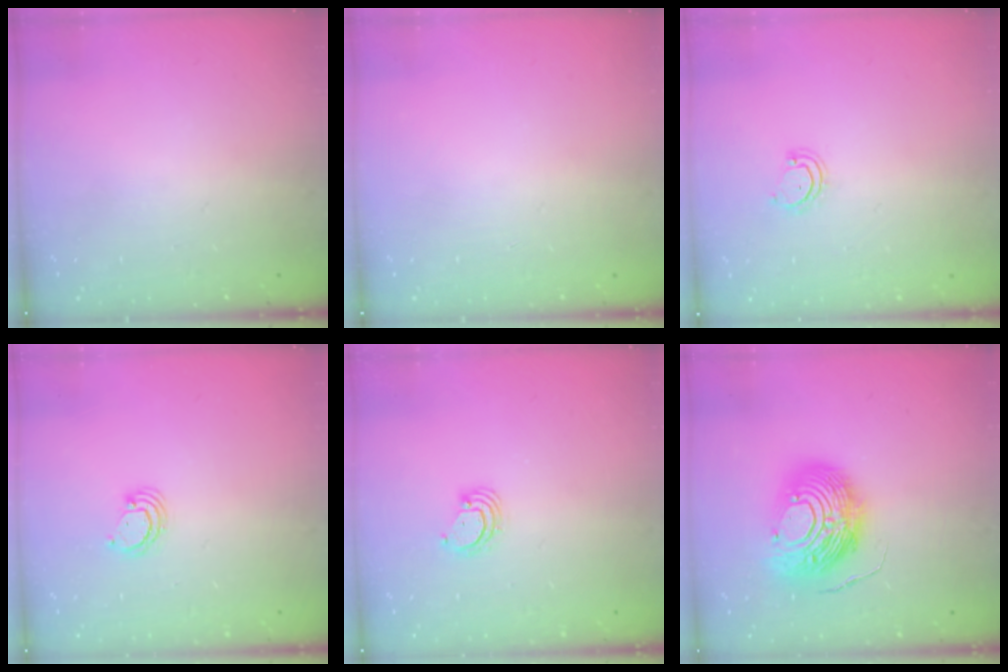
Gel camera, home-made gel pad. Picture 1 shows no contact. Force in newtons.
{"total": 0.0}
{"total": 2.9, "press": 2.9, "slide": 0.3}
{"total": 2.7, "press": 2.7, "slide": 0.2}
{"total": 3.0, "press": 3.0, "slide": 0.2}
{"total": 14.5, "press": 14.4, "slide": 1.5}